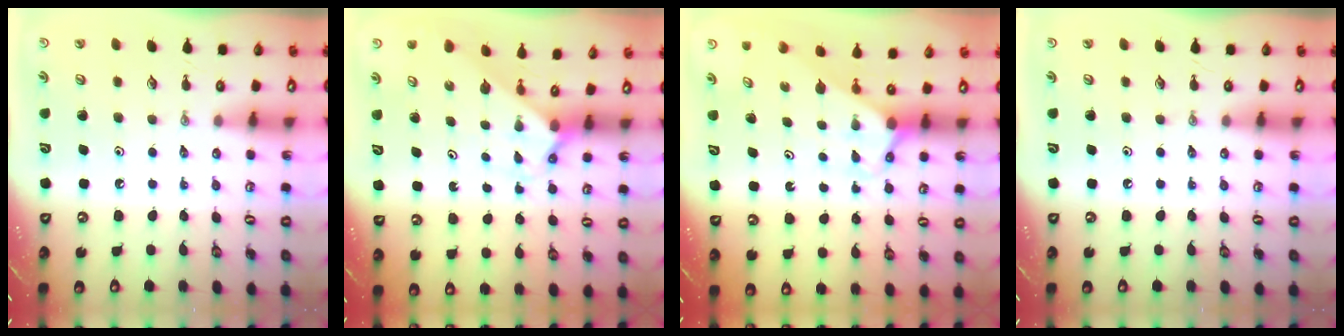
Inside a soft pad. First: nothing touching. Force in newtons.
{"total": 1.9, "press": 1.9, "slide": 0.1}
{"total": 2.4, "press": 2.4, "slide": 0.1}
{"total": 0.0}